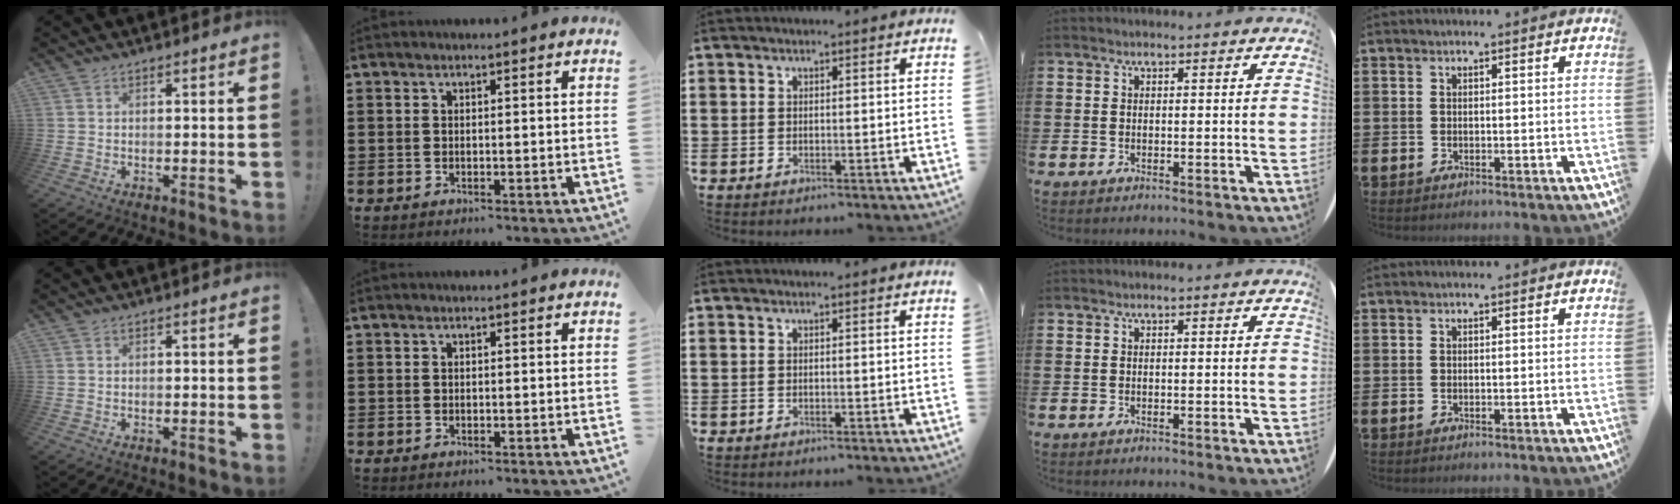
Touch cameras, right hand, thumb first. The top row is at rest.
{}